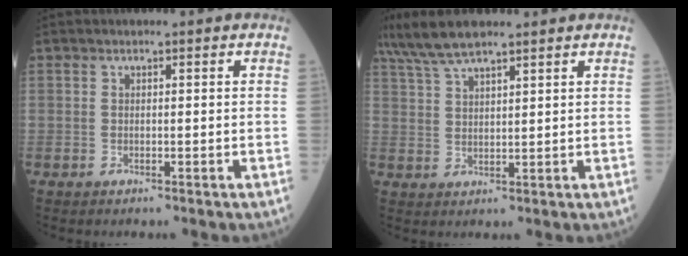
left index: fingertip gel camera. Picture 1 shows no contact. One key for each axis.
{"total": 8.7, "fx": 7.1, "fy": 1.2, "fz": 4.9, "tx": -0.091, "ty": 0.034, "tz": 0.133}